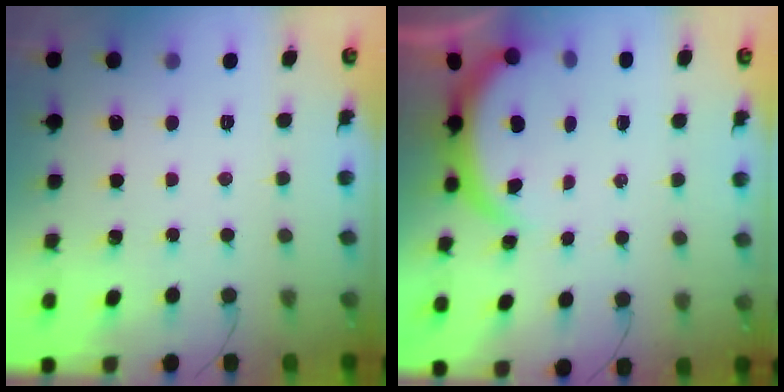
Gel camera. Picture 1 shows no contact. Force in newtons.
{"total": 3.8, "press": 3.8, "slide": 0.2}